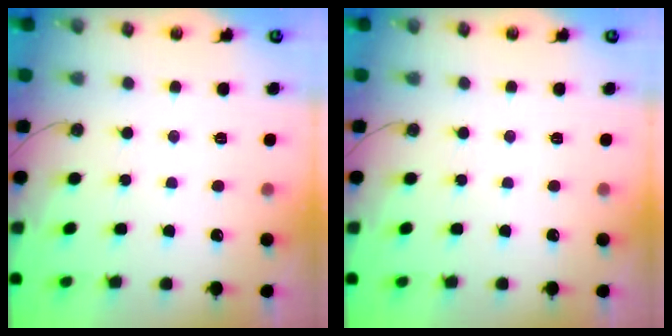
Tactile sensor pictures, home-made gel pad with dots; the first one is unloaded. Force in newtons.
{"total": 0.0}